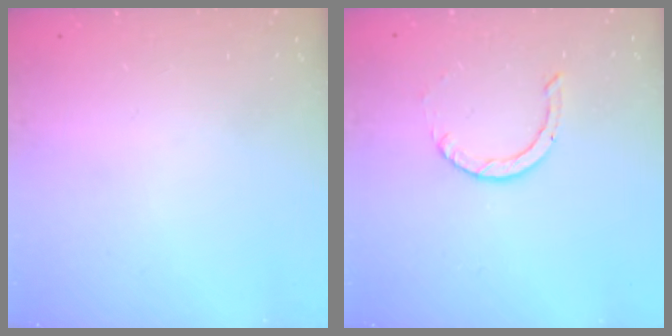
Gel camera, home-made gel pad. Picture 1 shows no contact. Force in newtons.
{"total": 2.0, "press": 2.0, "slide": 0.2}